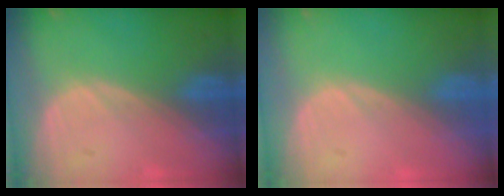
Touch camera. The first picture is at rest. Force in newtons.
{"total": 0.0}